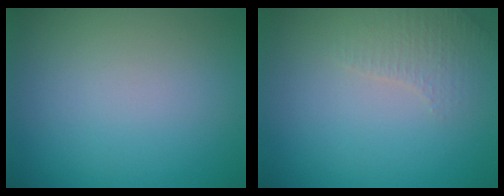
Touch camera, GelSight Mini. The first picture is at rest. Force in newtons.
{"total": 2.0, "press": 1.9, "slide": 0.5}